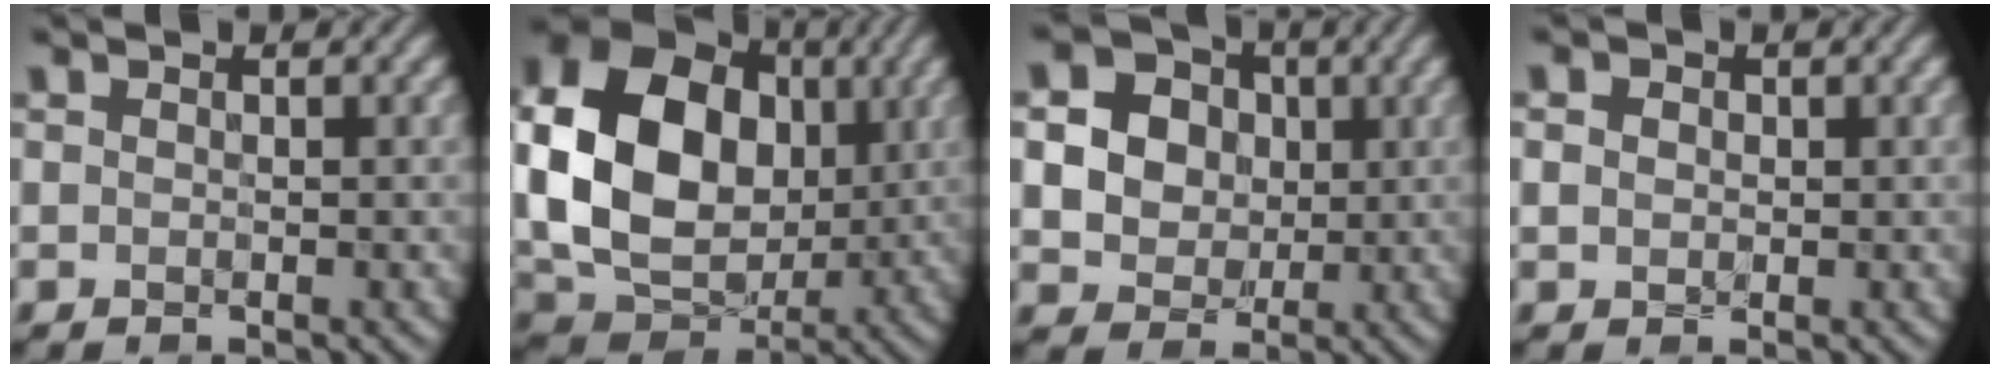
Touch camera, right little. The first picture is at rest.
{"total": 15.8, "force": [0.8, 12.2, 10.0], "torque": [-0.201, 0.010, 0.017]}
{"total": 11.6, "force": [3.1, 9.9, 5.3], "torque": [-0.138, 0.022, 0.060]}
{"total": 1.1, "force": [0.2, 1.1, 0.3], "torque": [-0.015, 0.001, 0.006]}